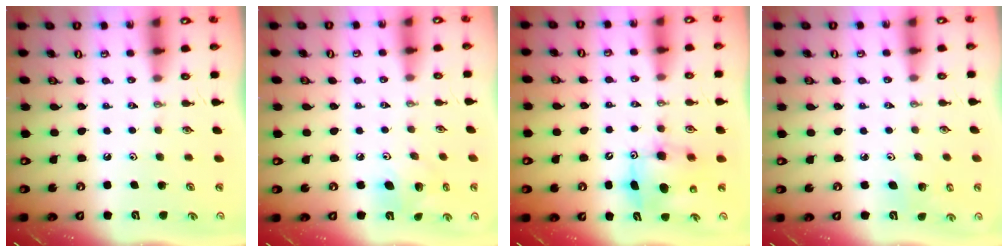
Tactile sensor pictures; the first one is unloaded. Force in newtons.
{"total": 8.3, "press": 8.1, "slide": 2.0}
{"total": 7.9, "press": 7.7, "slide": 1.9}
{"total": 3.6, "press": 3.3, "slide": 1.5}